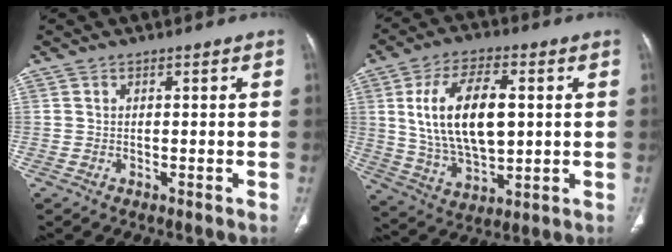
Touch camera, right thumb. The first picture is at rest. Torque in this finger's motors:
{"motor_torque": [-0.71, 1.41, 0.61, 0.39, 0.42]}